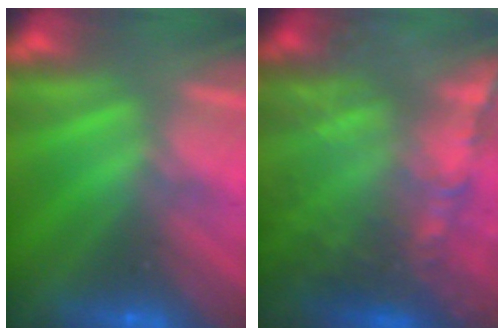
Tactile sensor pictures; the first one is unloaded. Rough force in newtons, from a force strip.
{"total": 9.1}